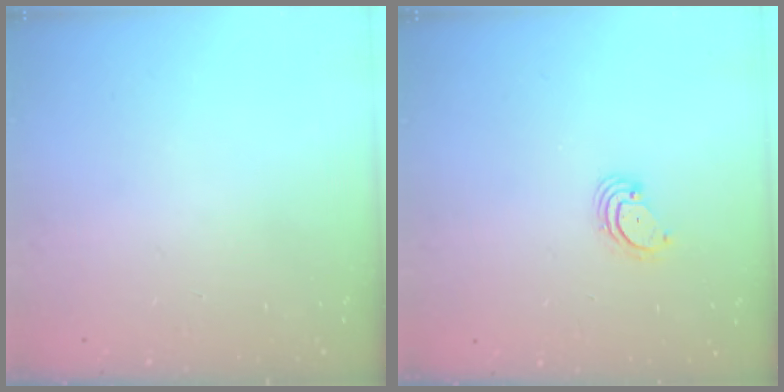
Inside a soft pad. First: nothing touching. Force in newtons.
{"total": 3.1, "press": 3.1, "slide": 0.3}